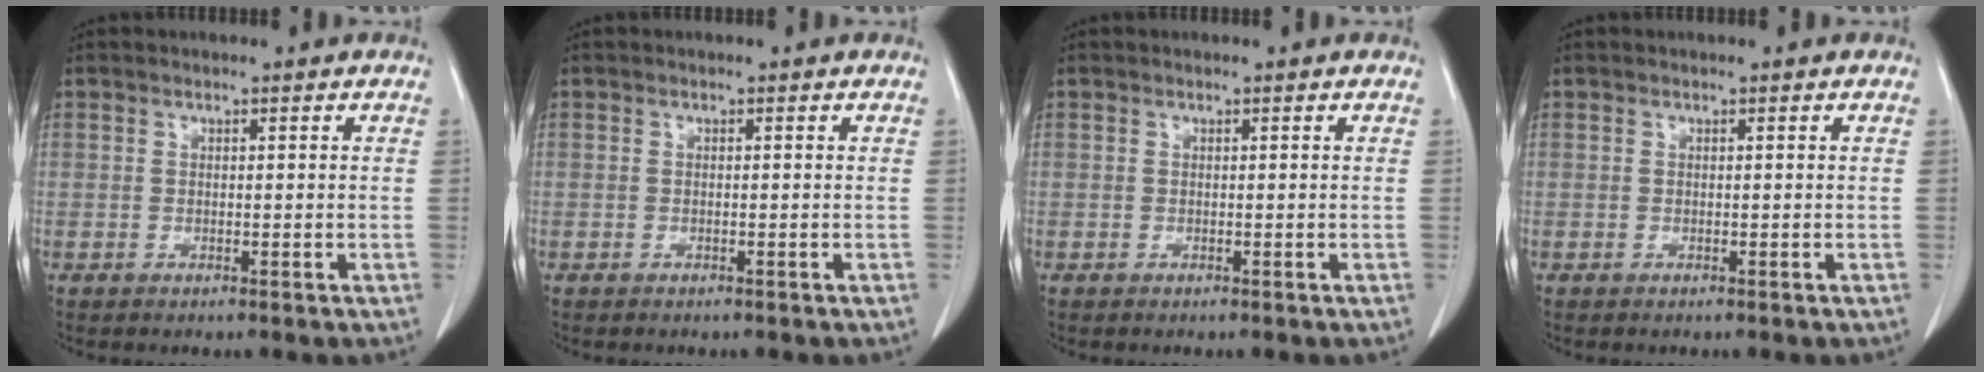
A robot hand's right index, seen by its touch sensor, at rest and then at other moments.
{"total": 0.0}
{"total": 0.0}
{"total": 0.0}